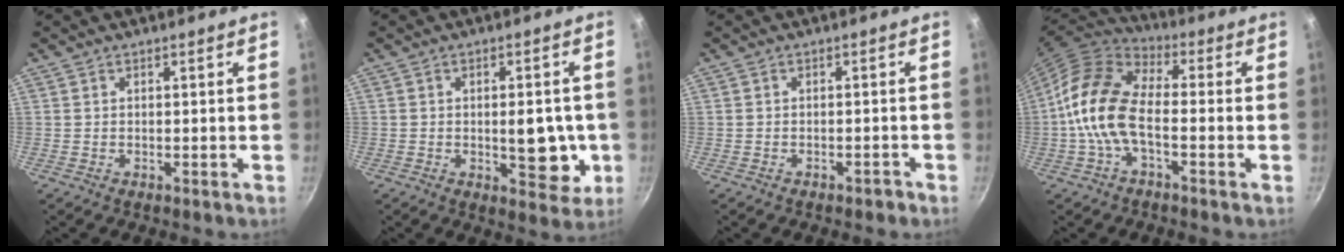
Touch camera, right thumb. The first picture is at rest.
{"total": 9.1, "force": [-1.1, 4.8, 7.6], "torque": [-0.065, -0.004, -0.009]}
{"total": 1.4, "force": [-1.2, 0.6, 0.5], "torque": [0.003, 0.019, -0.005]}
{"total": 13.0, "force": [-2.7, 6.7, 10.8], "torque": [-0.198, 0.035, -0.069]}